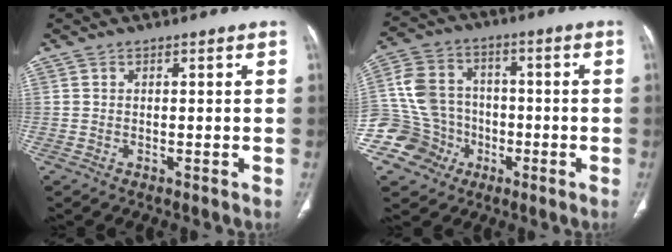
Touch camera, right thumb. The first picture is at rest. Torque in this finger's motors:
{"motor_torque": [1.25, 2.25, 1.07, -0.47, 0.04]}